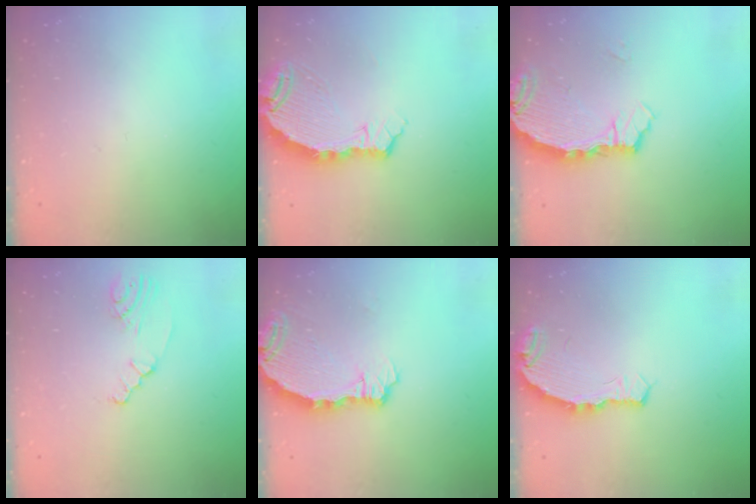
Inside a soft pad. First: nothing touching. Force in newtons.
{"total": 8.0, "press": 7.0, "slide": 3.8}
{"total": 3.7, "press": 3.7, "slide": 0.4}
{"total": 2.4, "press": 2.4, "slide": 0.4}
{"total": 6.7, "press": 5.9, "slide": 3.2}
{"total": 4.9, "press": 4.8, "slide": 1.1}